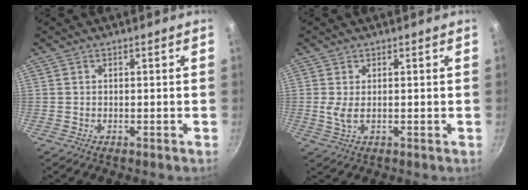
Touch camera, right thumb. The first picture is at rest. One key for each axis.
{"total": 2.4, "fx": 0.3, "fy": 0.7, "fz": 2.3, "tx": -0.050, "ty": -0.007, "tz": 0.010}